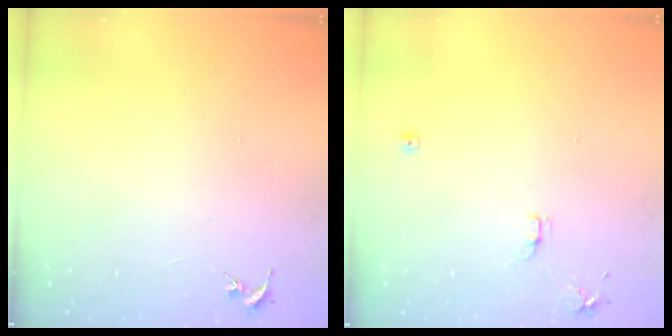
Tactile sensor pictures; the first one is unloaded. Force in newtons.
{"total": 7.2, "press": 7.2, "slide": 0.8}